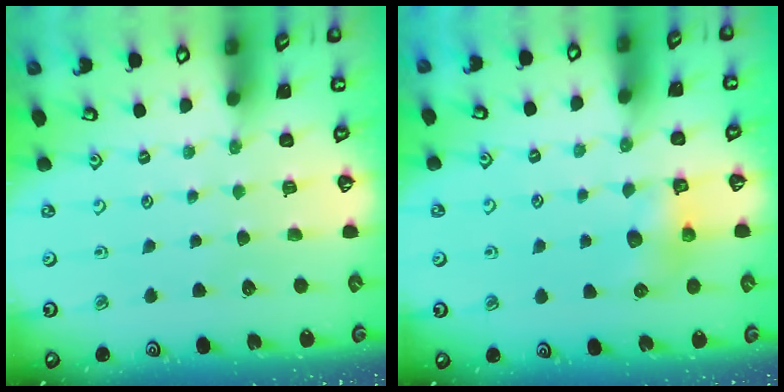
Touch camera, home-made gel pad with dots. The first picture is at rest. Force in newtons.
{"total": 7.8, "press": 7.8, "slide": 0.5}